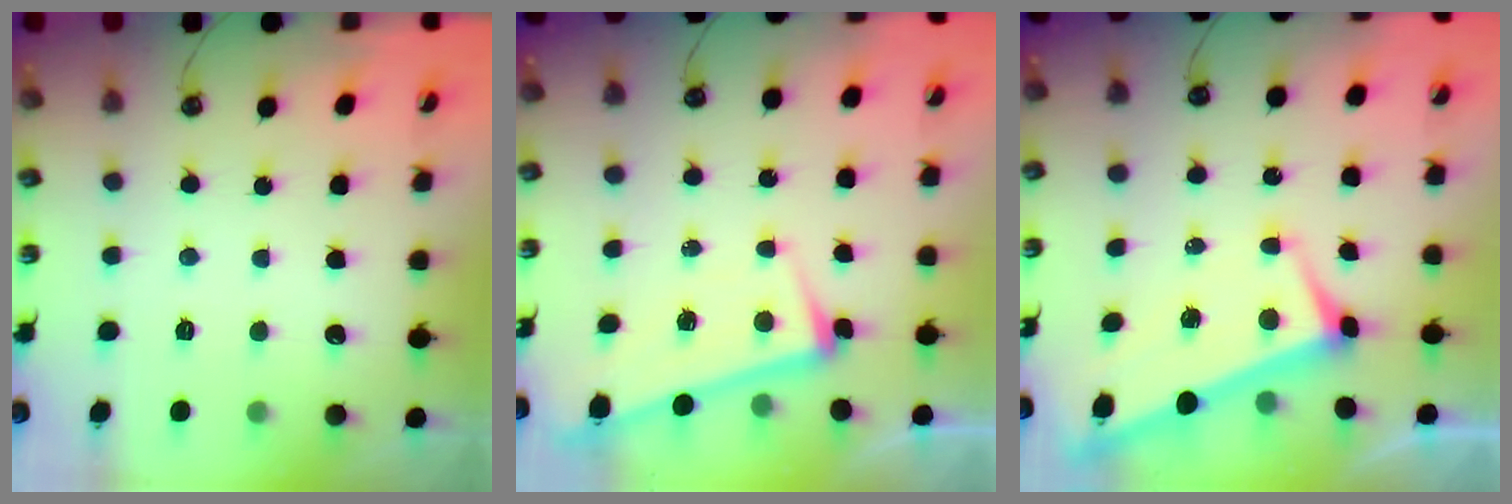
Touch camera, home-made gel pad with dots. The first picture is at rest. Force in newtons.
{"total": 0.8, "press": 0.7, "slide": 0.5}
{"total": 2.9, "press": 2.7, "slide": 0.9}